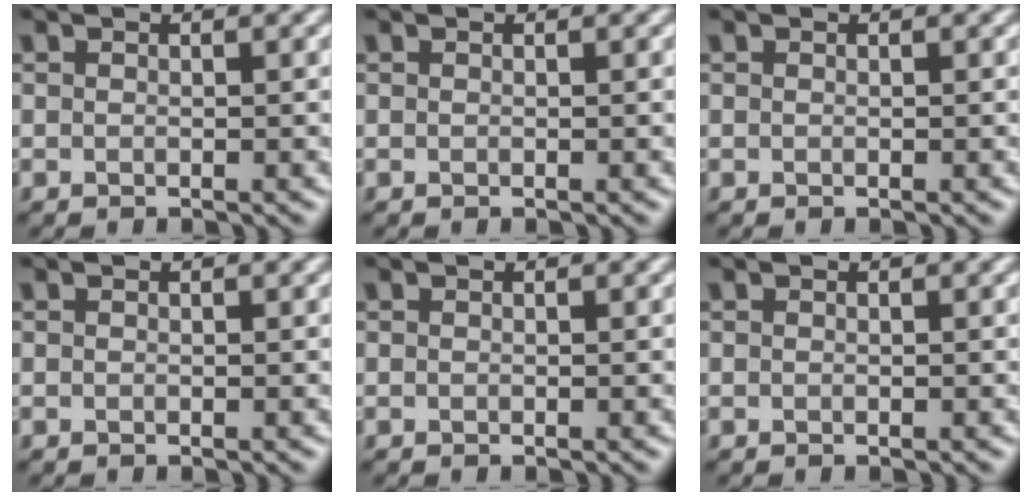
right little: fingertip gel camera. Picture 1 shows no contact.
{"total": 0.0}
{"total": 0.0}
{"total": 0.0}
{"total": 0.0}
{"total": 0.0}